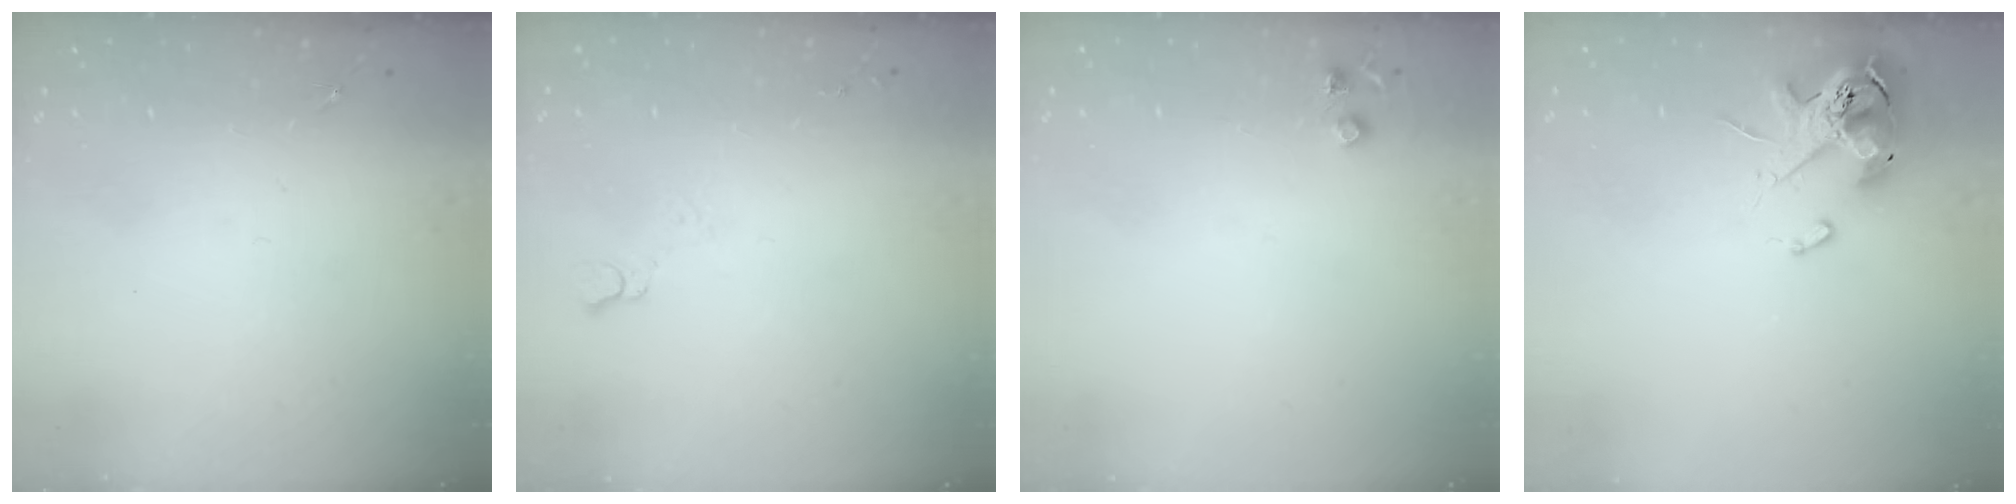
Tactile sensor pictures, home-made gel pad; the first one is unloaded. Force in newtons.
{"total": 3.8, "press": 3.7, "slide": 0.5}
{"total": 4.2, "press": 4.1, "slide": 0.7}
{"total": 12.1, "press": 11.9, "slide": 1.9}